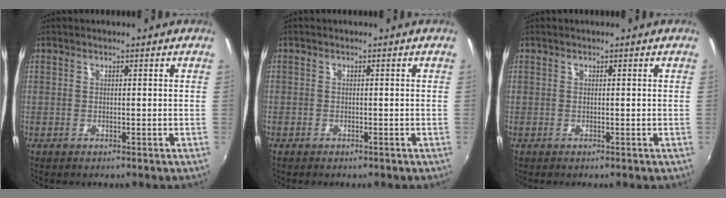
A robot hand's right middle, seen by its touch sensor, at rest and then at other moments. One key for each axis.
{"total": 0.8, "fx": -0.6, "fy": 0.5, "fz": 0.0, "tx": -0.004, "ty": 0.003, "tz": -0.010}
{"total": 0.0}